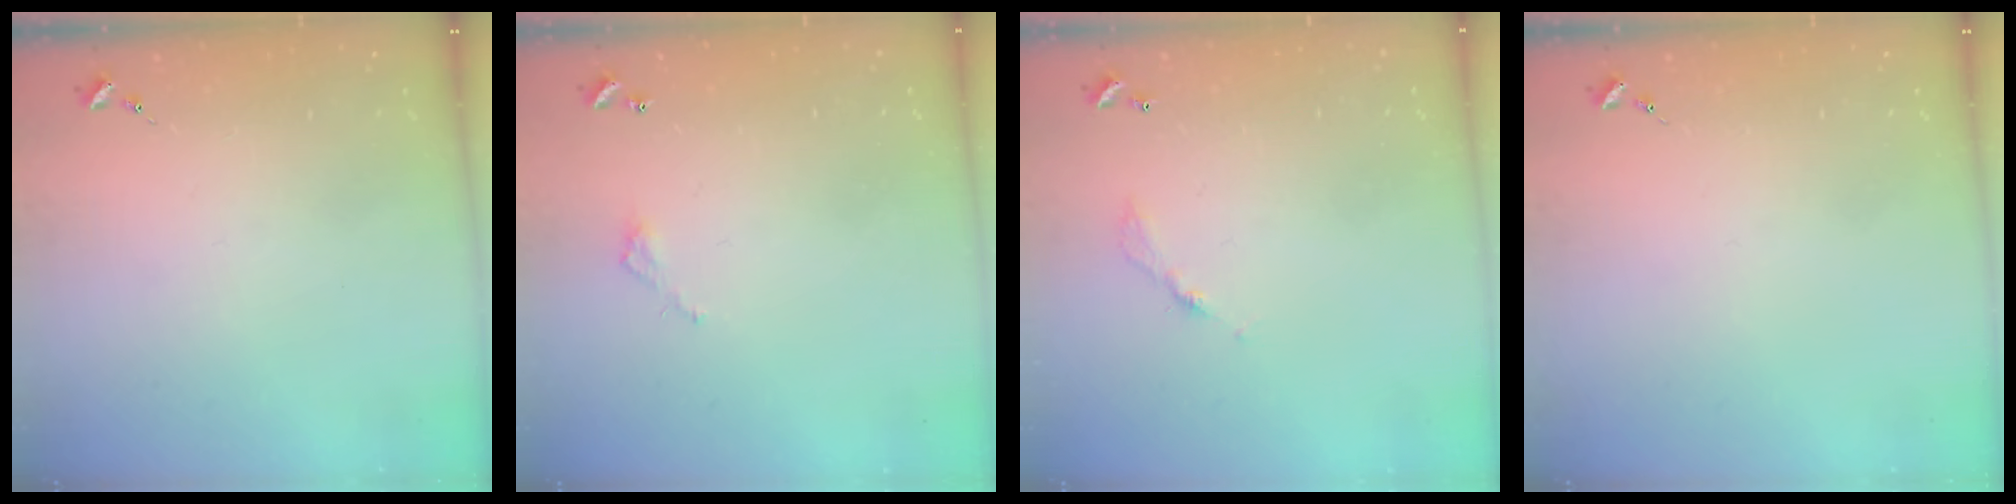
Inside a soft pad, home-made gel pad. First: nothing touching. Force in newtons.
{"total": 3.2, "press": 3.1, "slide": 0.2}
{"total": 3.6, "press": 3.6, "slide": 0.2}
{"total": 0.0}